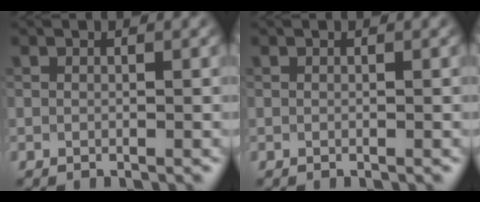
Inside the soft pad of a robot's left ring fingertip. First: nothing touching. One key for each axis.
{"total": 0.0}